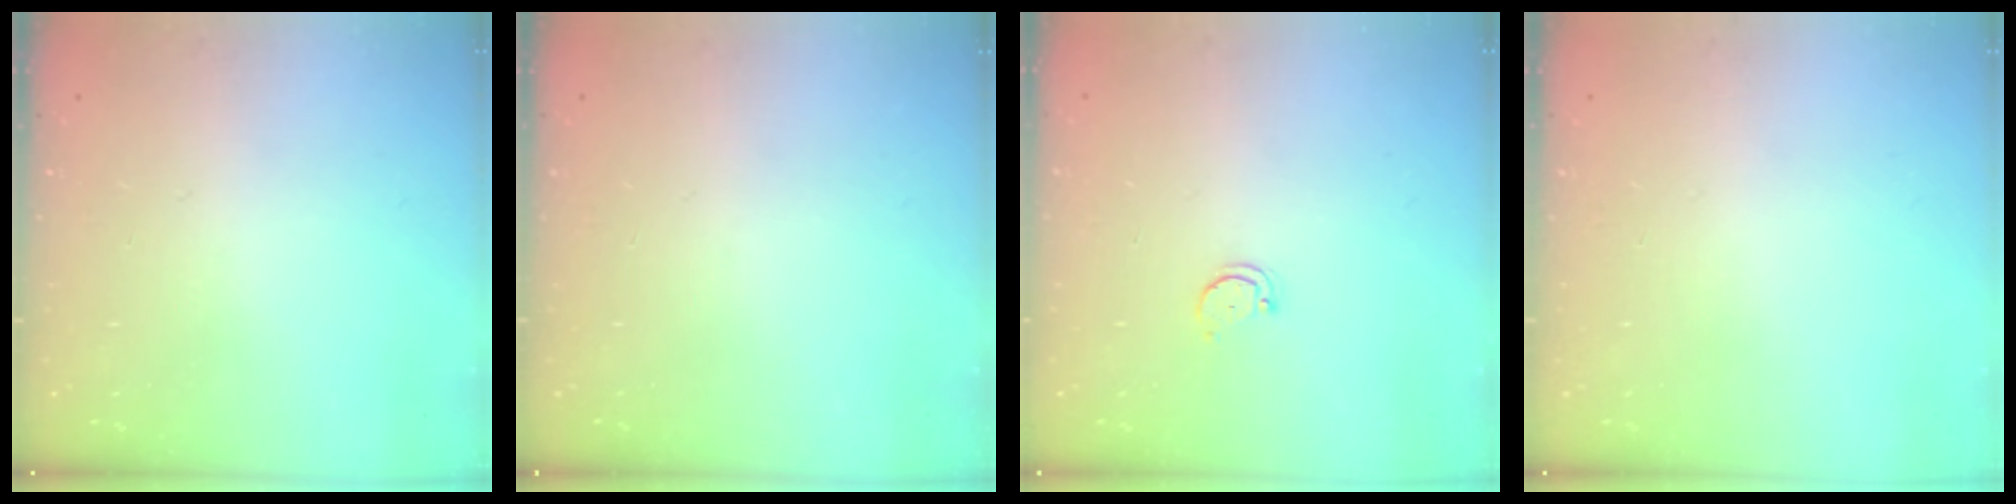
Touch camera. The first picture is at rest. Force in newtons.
{"total": 0.0}
{"total": 2.5, "press": 2.4, "slide": 0.4}
{"total": 0.0}